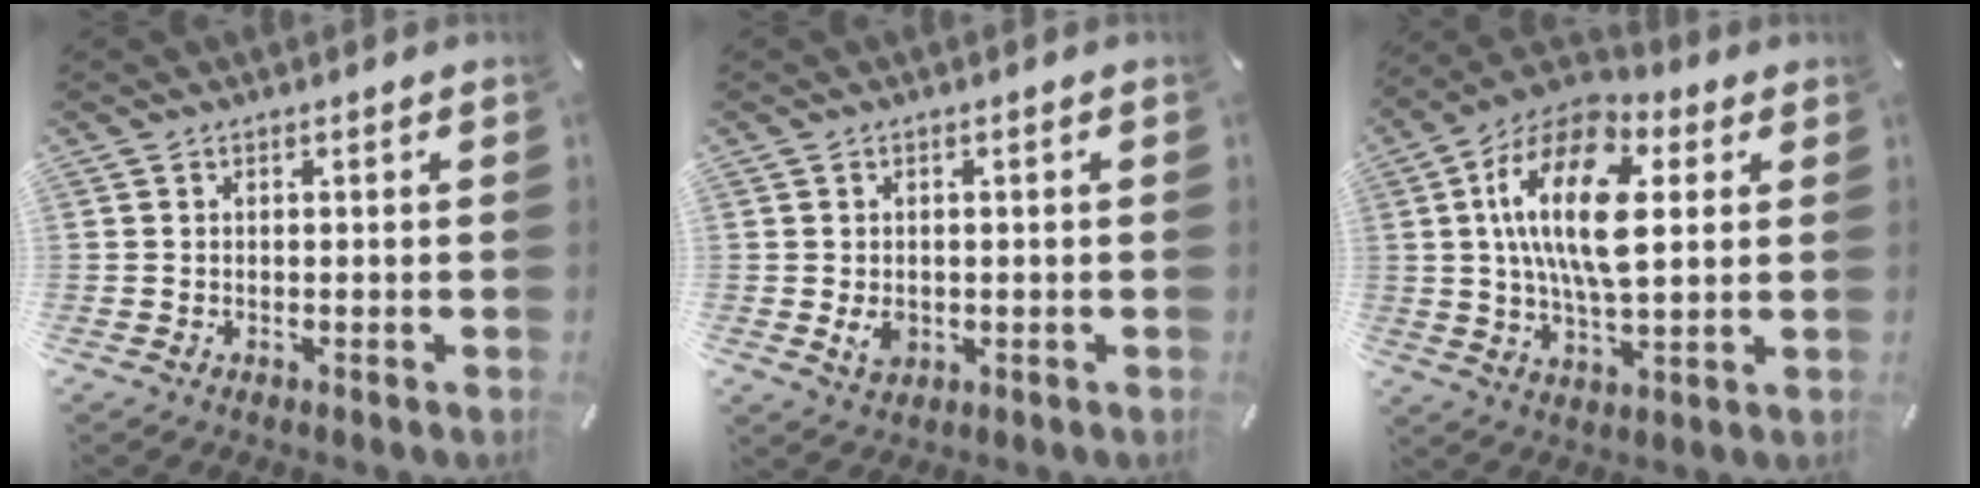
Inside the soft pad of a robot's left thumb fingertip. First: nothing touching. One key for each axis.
{"total": 3.3, "fx": -0.4, "fy": 2.6, "fz": 2.0, "tx": -0.035, "ty": -0.001, "tz": -0.010}
{"total": 18.8, "fx": 4.3, "fy": 9.7, "fz": 15.5, "tx": -0.316, "ty": 0.003, "tz": 0.069}